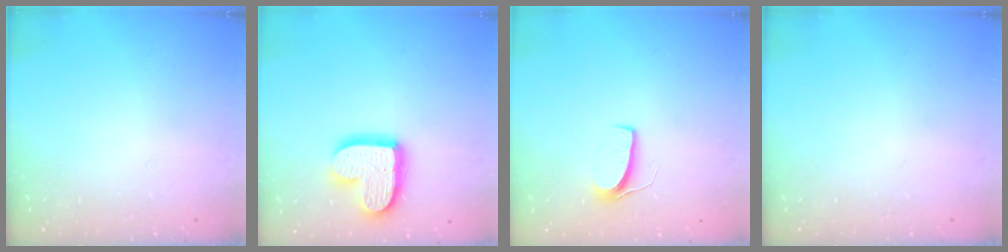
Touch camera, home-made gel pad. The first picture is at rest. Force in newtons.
{"total": 16.1, "press": 16.1, "slide": 1.3}
{"total": 6.8, "press": 6.7, "slide": 0.5}
{"total": 0.0}